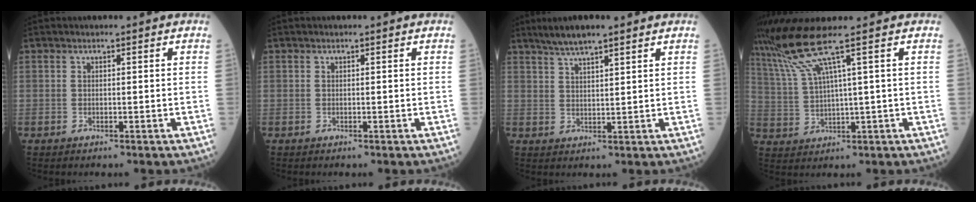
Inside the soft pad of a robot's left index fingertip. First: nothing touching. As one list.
[{"total": 0.0}, {"total": 6.5, "force": [5.1, 0.8, 3.9], "torque": [-0.076, 0.017, 0.092]}, {"total": 6.8, "force": [4.8, -2.2, 4.2], "torque": [-0.103, 0.003, 0.107]}]